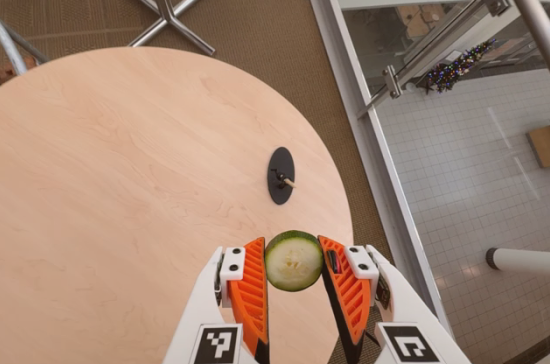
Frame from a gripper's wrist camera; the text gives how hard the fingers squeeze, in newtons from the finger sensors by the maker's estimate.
{"total": 8.1, "left": 8.2, "right": 8.0}